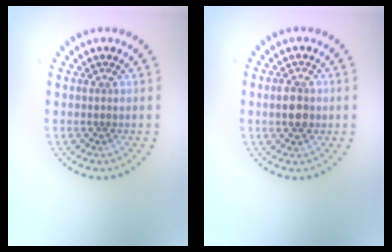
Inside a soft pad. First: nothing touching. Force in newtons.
{"total": 2.9, "press": 2.9, "slide": 0.1}